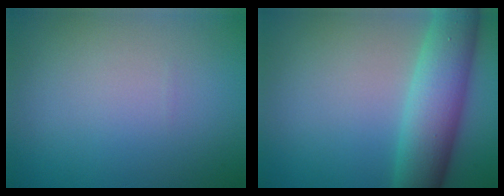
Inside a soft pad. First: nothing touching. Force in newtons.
{"total": 7.5, "press": 7.5, "slide": 0.1}